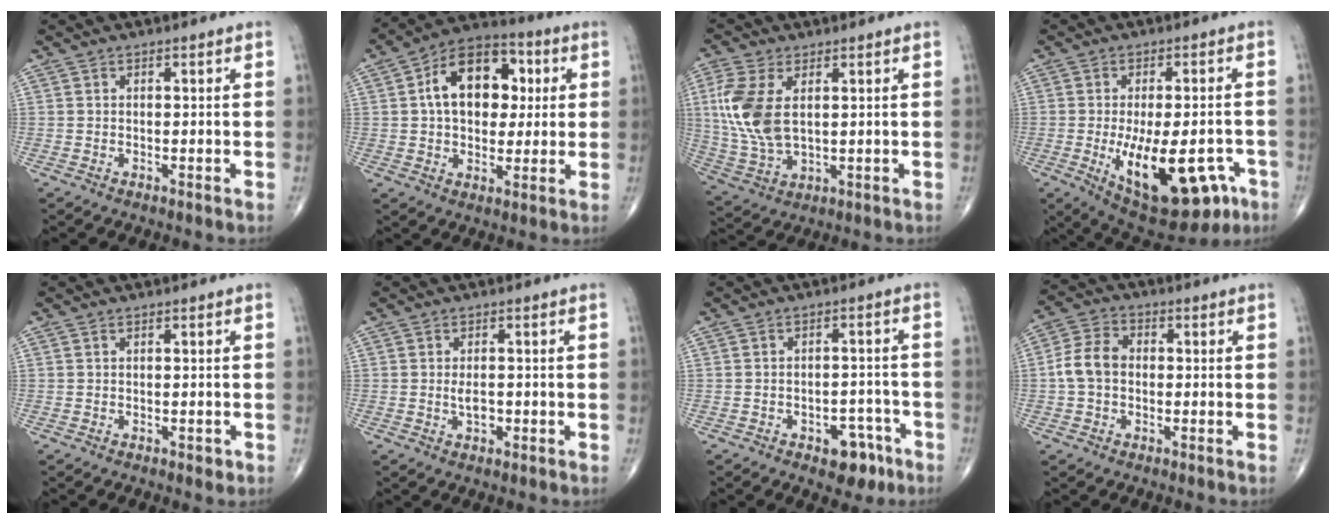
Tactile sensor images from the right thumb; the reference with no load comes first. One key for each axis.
{"total": 16.0, "fx": 3.1, "fy": 10.5, "fz": 11.6, "tx": -0.142, "ty": 0.015, "tz": 0.040}
{"total": 12.0, "fx": 2.4, "fy": 6.6, "fz": 9.8, "tx": -0.226, "ty": -0.007, "tz": 0.054}
{"total": 19.1, "fx": -6.7, "fy": 8.7, "fz": 15.6, "tx": -0.213, "ty": 0.006, "tz": -0.075}
{"total": 1.3, "fx": -0.3, "fy": 0.7, "fz": 1.1, "tx": -0.011, "ty": 0.001, "tz": -0.001}
{"total": 2.6, "fx": -0.4, "fy": 1.4, "fz": 2.1, "tx": -0.033, "ty": 0.000, "tz": -0.005}
{"total": 6.7, "fx": -3.8, "fy": 3.9, "fz": 3.9, "tx": -0.023, "ty": 0.031, "tz": -0.047}
{"total": 6.9, "fx": -0.5, "fy": 5.2, "fz": 4.5, "tx": -0.085, "ty": 0.023, "tz": -0.020}